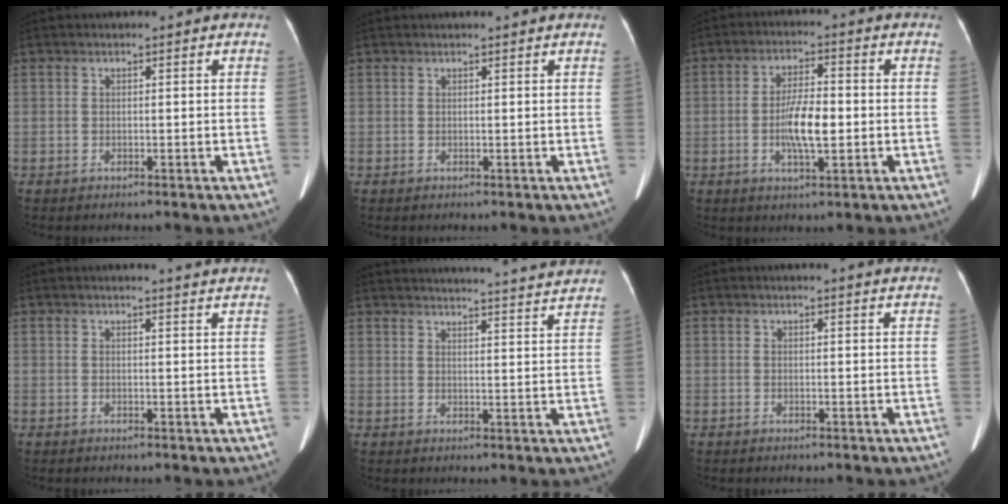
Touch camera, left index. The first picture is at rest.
{"total": 1.5, "force": [1.4, -0.2, 0.5], "torque": [-0.008, 0.017, 0.021]}
{"total": 6.8, "force": [-1.1, 1.7, 6.5], "torque": [-0.127, 0.002, -0.021]}
{"total": 4.0, "force": [3.8, -0.4, 1.0], "torque": [-0.016, -0.006, 0.030]}
{"total": 23.1, "force": [22.4, 0.3, 5.7], "torque": [-0.077, -0.030, 0.269]}
{"total": 2.6, "force": [2.5, -0.3, 0.5], "torque": [-0.011, -0.005, 0.019]}